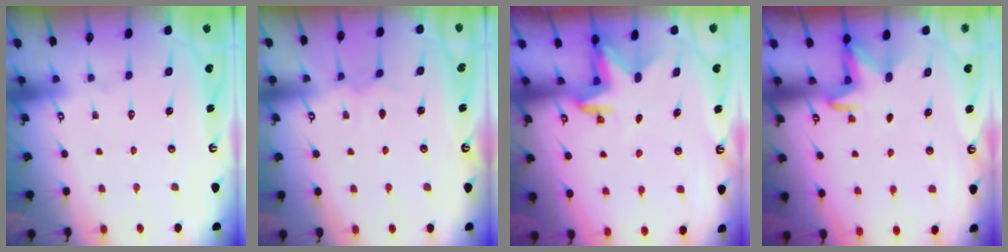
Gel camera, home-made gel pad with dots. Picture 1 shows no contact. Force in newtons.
{"total": 4.5, "press": 4.5, "slide": 0.6}
{"total": 2.7, "press": 2.6, "slide": 0.6}
{"total": 3.0, "press": 3.0, "slide": 0.4}